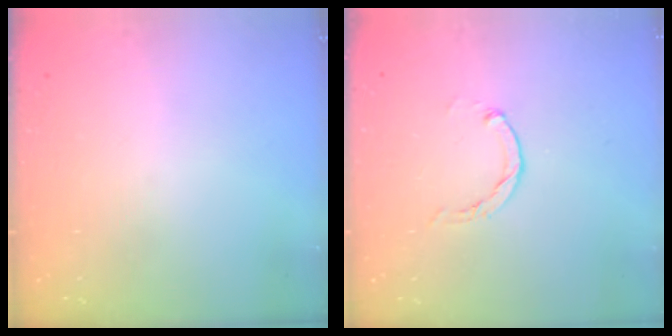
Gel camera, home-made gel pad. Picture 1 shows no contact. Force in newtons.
{"total": 0.0}